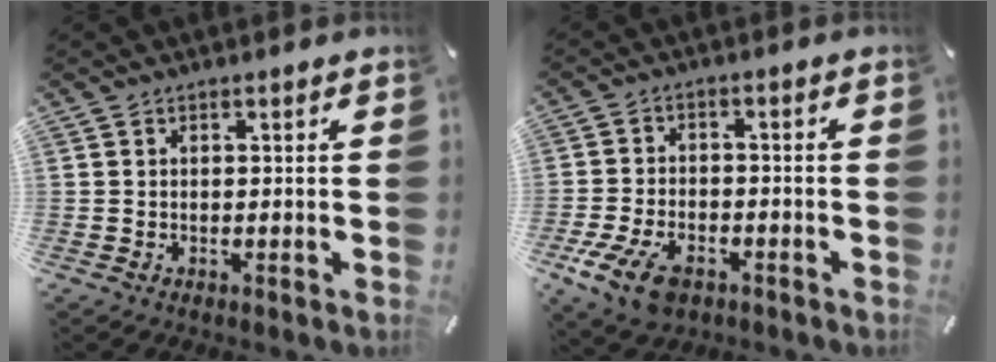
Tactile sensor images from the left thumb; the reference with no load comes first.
{"total": 9.4, "force": [-5.0, 5.7, 5.5], "torque": [-0.131, 0.015, -0.093]}